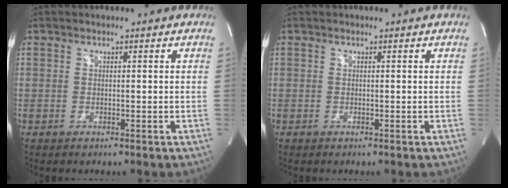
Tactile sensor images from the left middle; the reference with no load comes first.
{"total": 0.0}